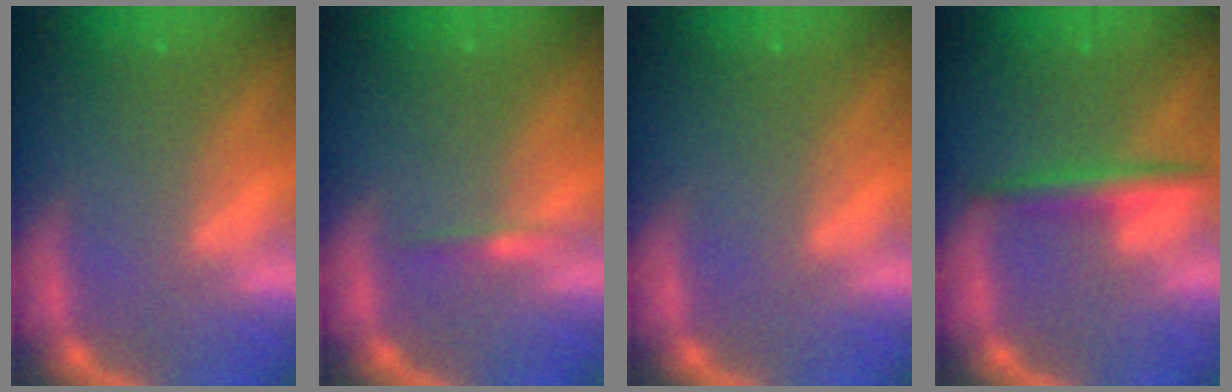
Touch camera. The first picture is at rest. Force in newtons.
{"total": 0.9}
{"total": 0.0}
{"total": 3.0}